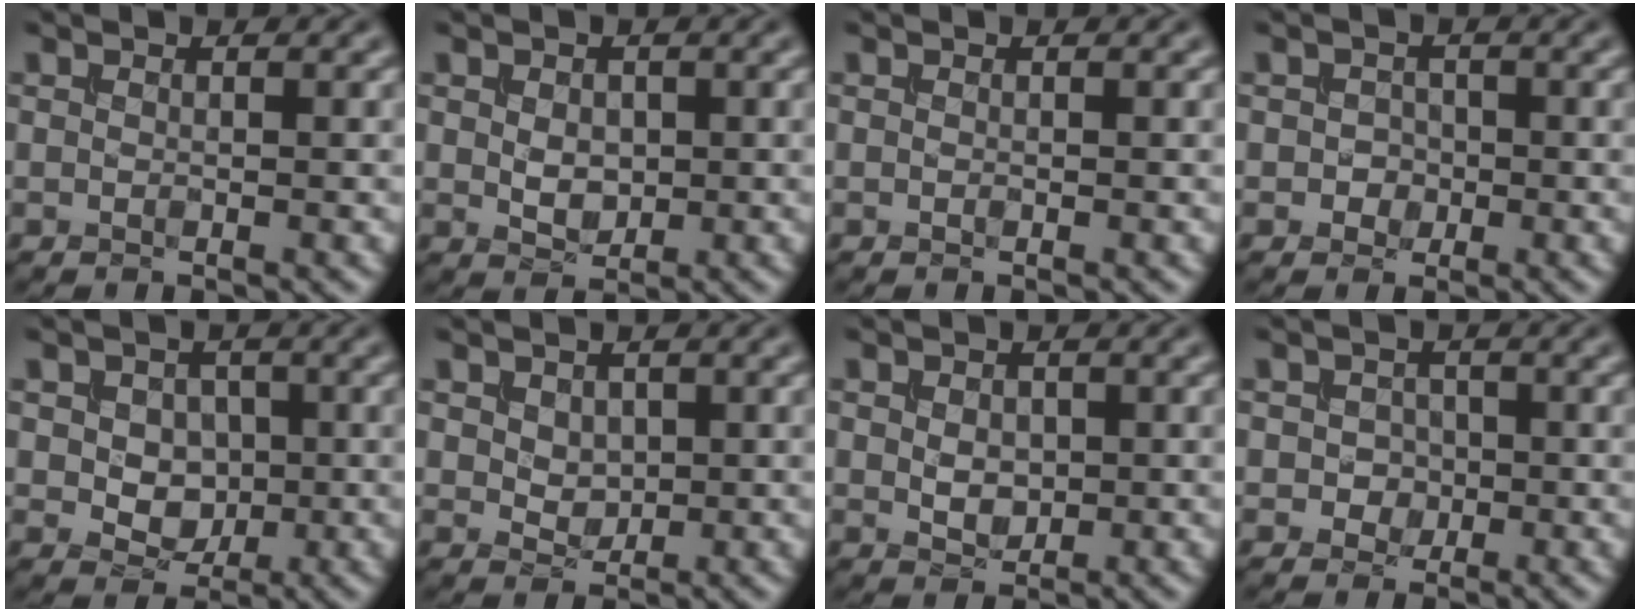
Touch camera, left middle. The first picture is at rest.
{"total": 2.1, "force": [0.1, 1.5, 1.4], "torque": [-0.031, -0.002, 0.005]}
{"total": 0.0}
{"total": 1.3, "force": [-0.3, 1.2, 0.4], "torque": [-0.003, 0.000, -0.008]}
{"total": 3.3, "force": [0.2, 2.6, 1.9], "torque": [-0.037, -0.005, -0.002]}
{"total": 1.6, "force": [0.5, 1.2, 0.9], "torque": [-0.023, -0.004, 0.009]}
{"total": 1.9, "force": [0.1, 1.4, 1.3], "torque": [-0.029, -0.002, 0.004]}
{"total": 1.6, "force": [-0.3, 1.5, 0.6], "torque": [-0.004, -0.002, -0.007]}